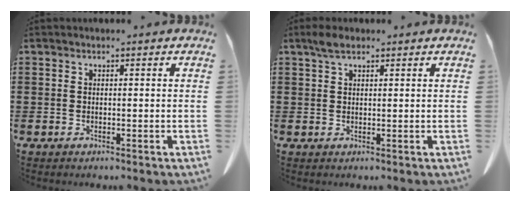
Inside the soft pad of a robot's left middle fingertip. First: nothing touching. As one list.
[{"total": 2.3, "force": [1.4, 0.9, 1.5], "torque": [-0.034, 0.005, 0.025]}]